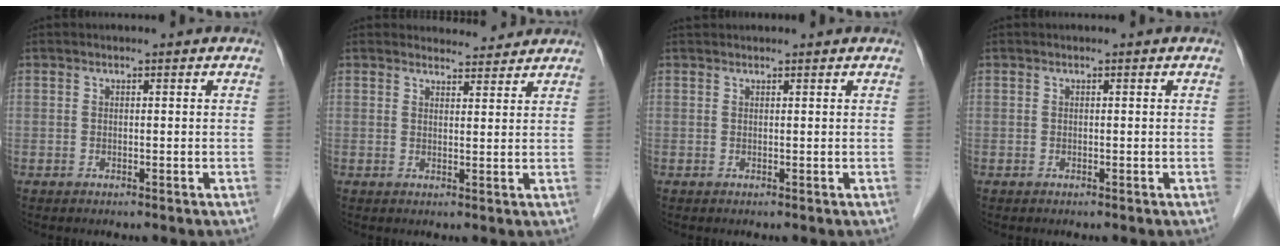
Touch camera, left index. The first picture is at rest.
{"total": 4.0, "force": [3.9, 0.9, 0.0], "torque": [-0.004, 0.006, 0.050]}
{"total": 2.4, "force": [2.3, 0.3, 0.5], "torque": [-0.008, 0.030, 0.035]}
{"total": 0.0}